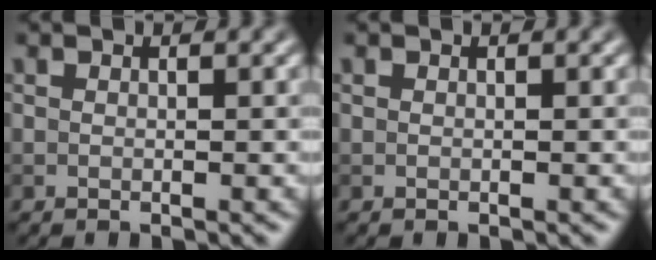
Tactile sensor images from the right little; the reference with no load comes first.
{"total": 0.0}